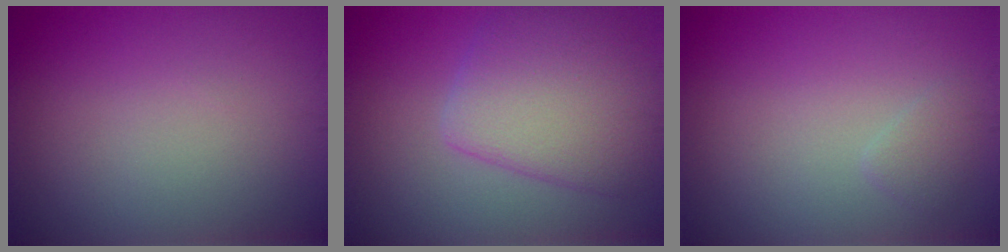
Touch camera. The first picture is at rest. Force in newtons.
{"total": 6.3, "press": 6.3, "slide": 0.3}
{"total": 1.1, "press": 1.1, "slide": 0.1}